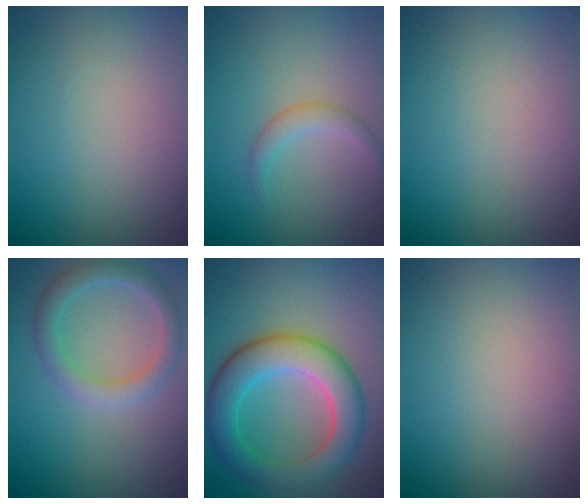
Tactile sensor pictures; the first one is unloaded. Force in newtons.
{"total": 1.5, "press": 1.5, "slide": 0.1}
{"total": 0.0}
{"total": 3.0, "press": 3.0, "slide": 0.1}
{"total": 7.2, "press": 7.2, "slide": 0.2}
{"total": 0.0}